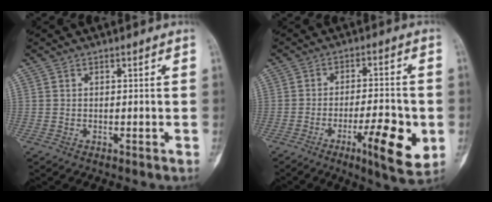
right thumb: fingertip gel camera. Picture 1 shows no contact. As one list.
[{"total": 12.1, "force": [-3.9, 2.9, 11.1], "torque": [-0.161, 0.004, -0.058]}]